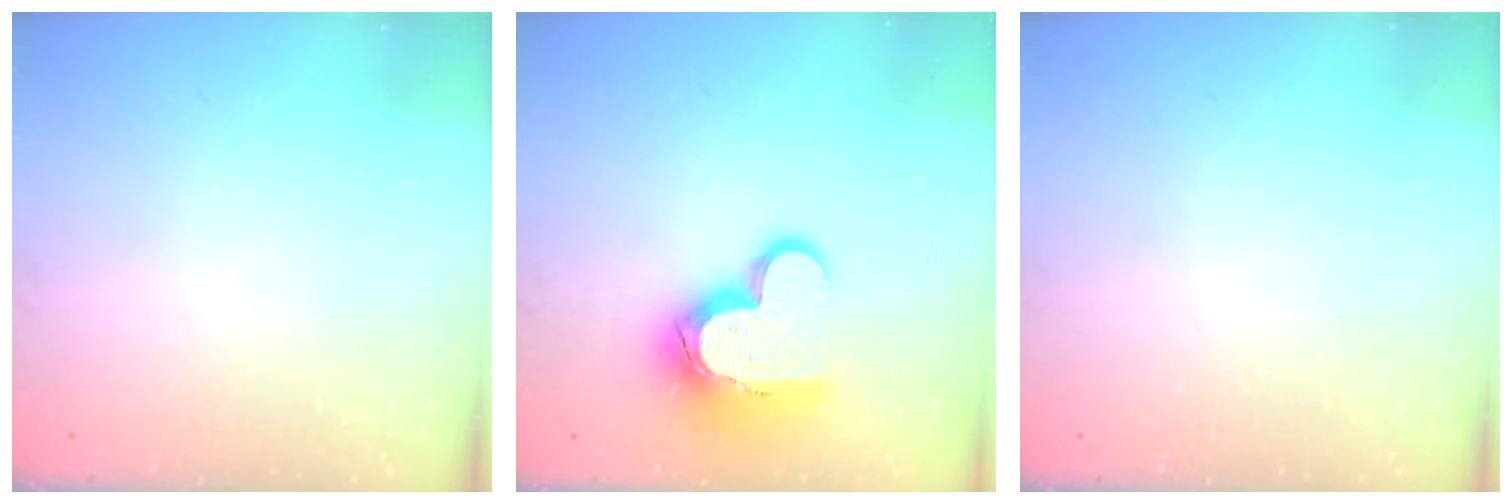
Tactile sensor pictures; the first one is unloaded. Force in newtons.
{"total": 15.5, "press": 15.5, "slide": 1.3}
{"total": 0.0}